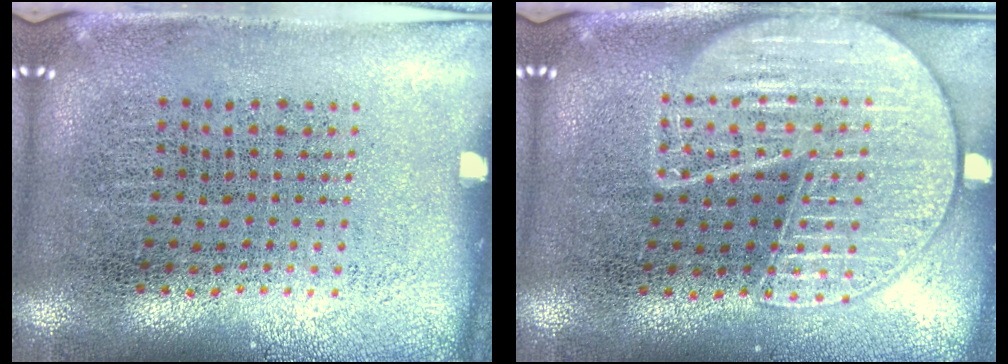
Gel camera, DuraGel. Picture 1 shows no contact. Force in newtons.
{"total": 3.6, "press": 3.6, "slide": 0.3}